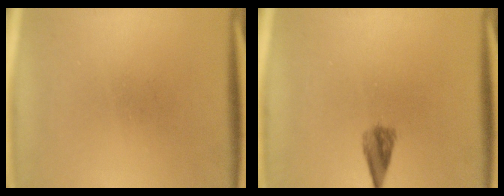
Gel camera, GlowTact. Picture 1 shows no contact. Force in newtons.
{"total": 2.5}